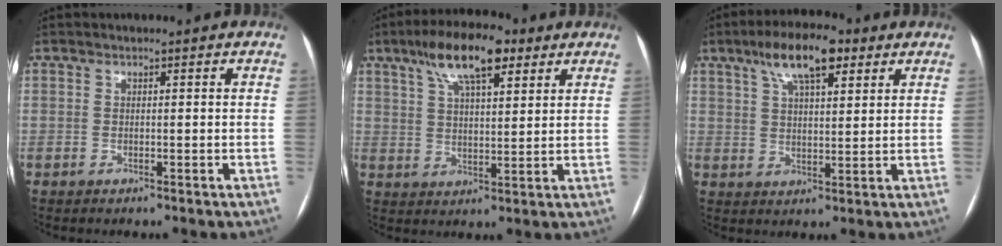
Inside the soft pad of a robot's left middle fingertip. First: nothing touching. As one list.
[{"total": 11.0, "force": [6.5, 3.4, 8.2], "torque": [-0.145, 0.021, 0.110]}, {"total": 9.5, "force": [5.5, 3.0, 7.2], "torque": [-0.128, 0.020, 0.093]}]